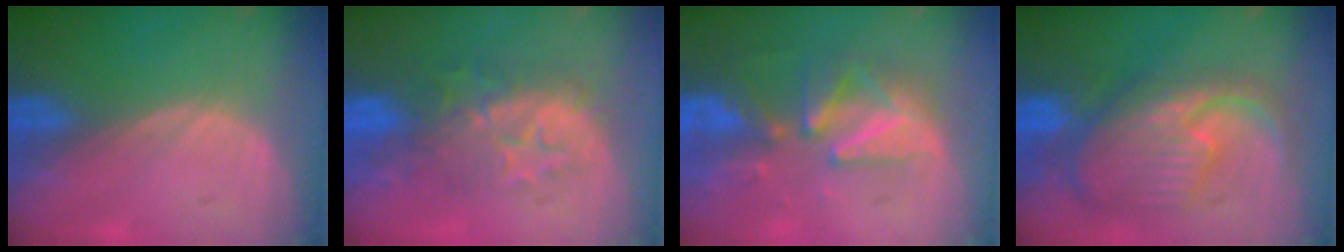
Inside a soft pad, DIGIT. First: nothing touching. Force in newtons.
{"total": 8.4, "press": 8.3, "slide": 1.4}
{"total": 9.0, "press": 8.4, "slide": 3.3}
{"total": 11.8, "press": 10.2, "slide": 6.0}